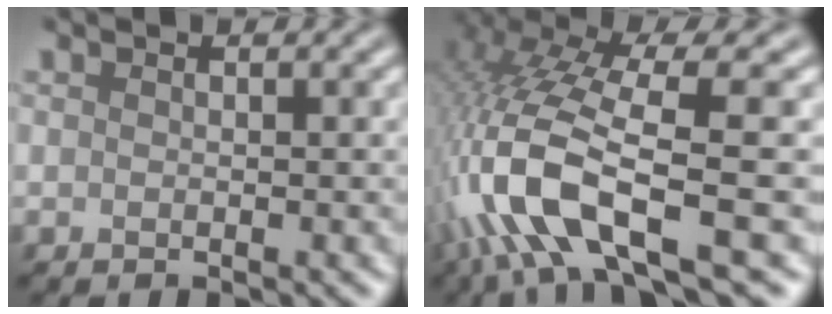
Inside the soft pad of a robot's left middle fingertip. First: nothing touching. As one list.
[{"total": 11.1, "force": [-3.3, 3.3, 10.0], "torque": [-0.215, 0.012, -0.061]}]